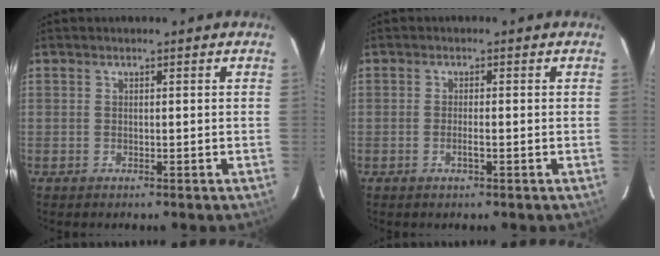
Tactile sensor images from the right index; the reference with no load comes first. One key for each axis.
{"total": 1.6, "fx": -0.6, "fy": 0.2, "fz": 1.4, "tx": -0.029, "ty": -0.001, "tz": -0.012}